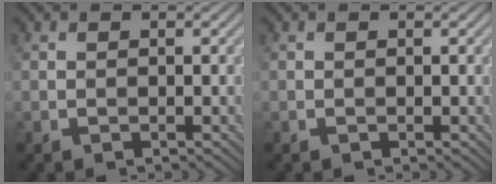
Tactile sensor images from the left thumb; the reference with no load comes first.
{"total": 0.0}